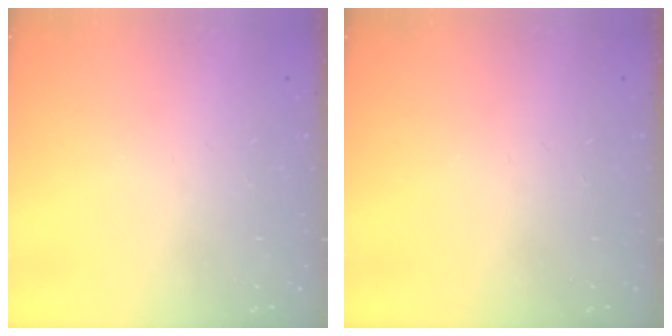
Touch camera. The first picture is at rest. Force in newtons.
{"total": 0.0}